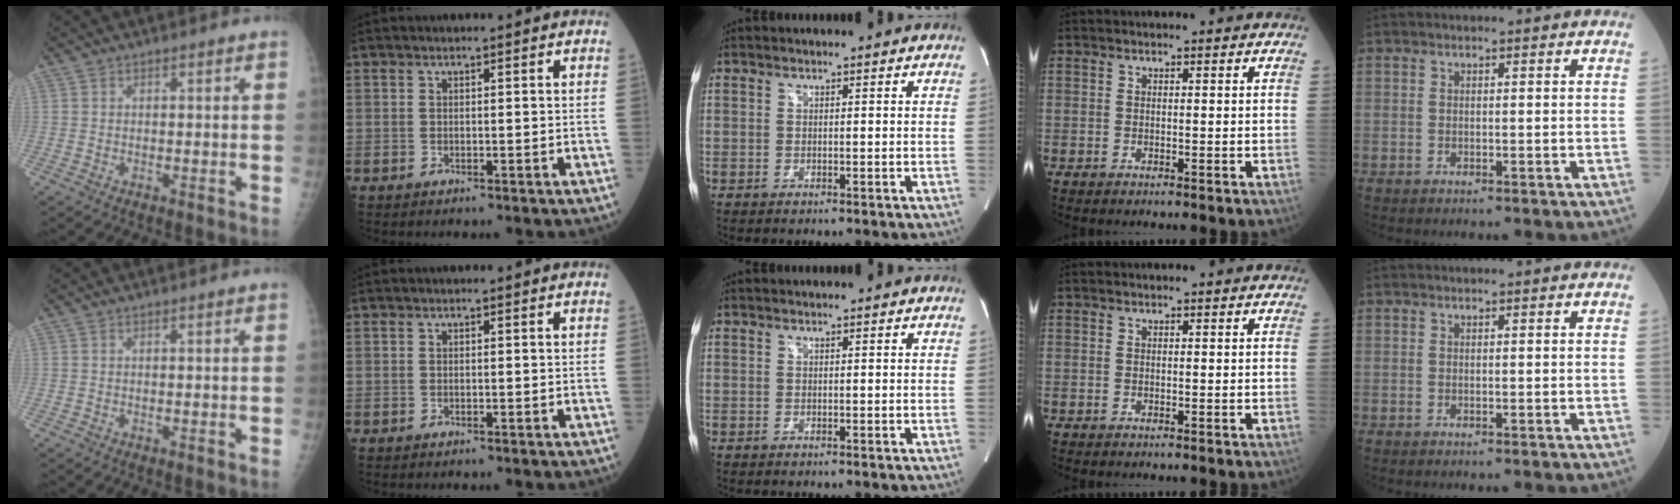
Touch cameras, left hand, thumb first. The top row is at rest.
{}